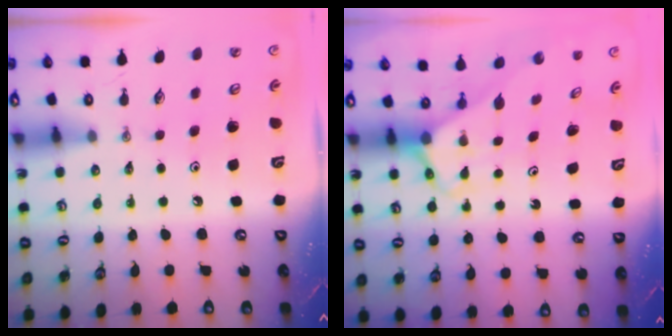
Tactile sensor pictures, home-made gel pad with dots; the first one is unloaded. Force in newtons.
{"total": 2.9, "press": 2.9, "slide": 0.2}